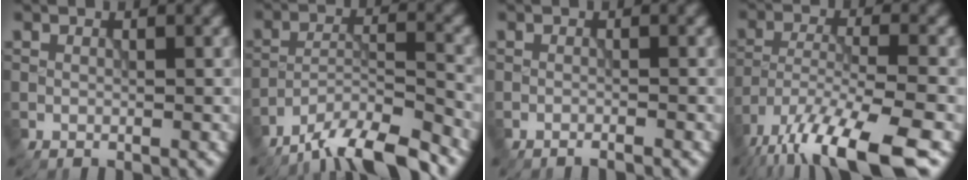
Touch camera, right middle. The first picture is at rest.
{"total": 9.5, "force": [-8.1, 1.9, 4.7], "torque": [-0.075, 0.001, -0.141]}
{"total": 1.1, "force": [-1.0, 0.1, 0.5], "torque": [-0.001, -0.003, -0.024]}
{"total": 12.7, "force": [-9.0, 3.3, 8.2], "torque": [-0.169, -0.027, -0.152]}